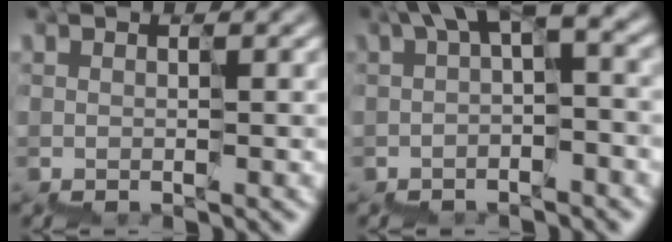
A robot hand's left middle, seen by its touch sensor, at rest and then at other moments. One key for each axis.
{"total": 4.0, "fx": 0.8, "fy": 1.5, "fz": 3.6, "tx": -0.063, "ty": 0.011, "tz": 0.006}